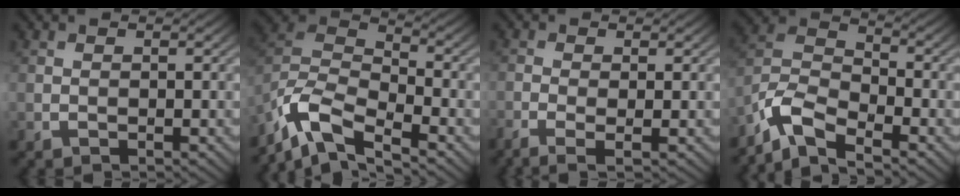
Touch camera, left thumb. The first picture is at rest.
{"total": 9.8, "force": [-7.3, 3.4, 5.6], "torque": [-0.121, -0.004, -0.160]}
{"total": 2.9, "force": [-1.5, 0.7, 2.4], "torque": [-0.054, -0.005, -0.035]}
{"total": 7.9, "force": [-6.1, 2.5, 4.4], "torque": [-0.094, 0.000, -0.146]}